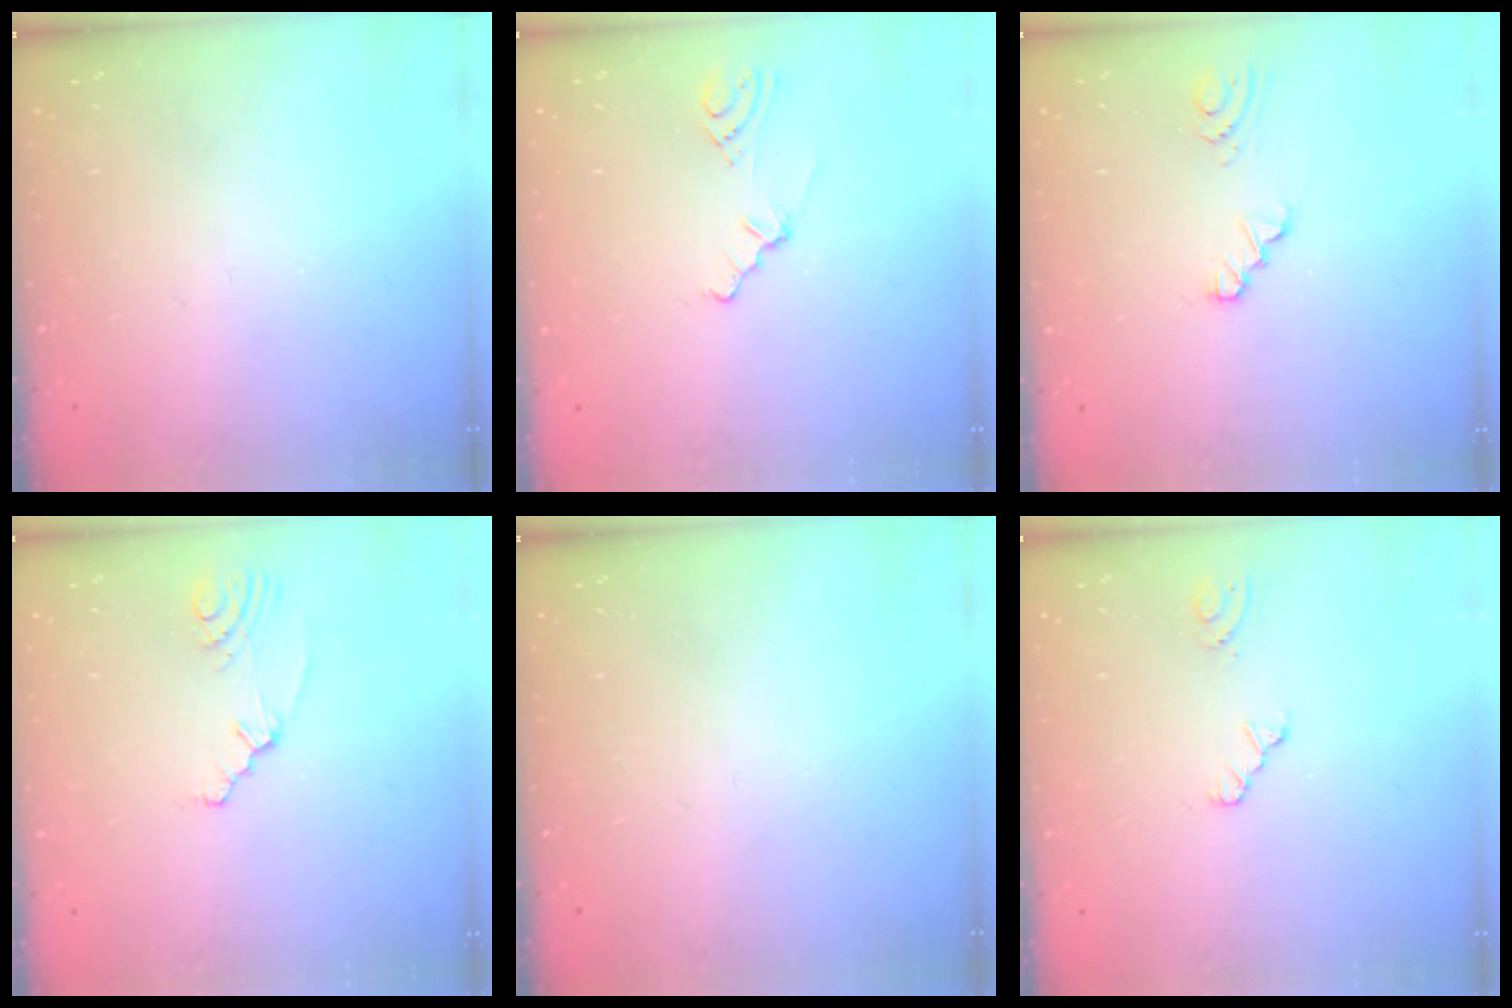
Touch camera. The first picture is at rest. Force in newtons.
{"total": 2.1, "press": 2.0, "slide": 0.7}
{"total": 0.9, "press": 0.9, "slide": 0.1}
{"total": 2.3, "press": 2.0, "slide": 1.2}
{"total": 0.0}
{"total": 2.2, "press": 2.2, "slide": 0.3}